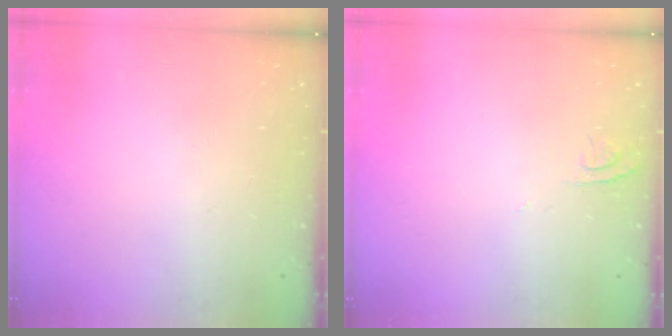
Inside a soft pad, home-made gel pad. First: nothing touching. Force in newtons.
{"total": 4.3, "press": 4.3, "slide": 0.5}